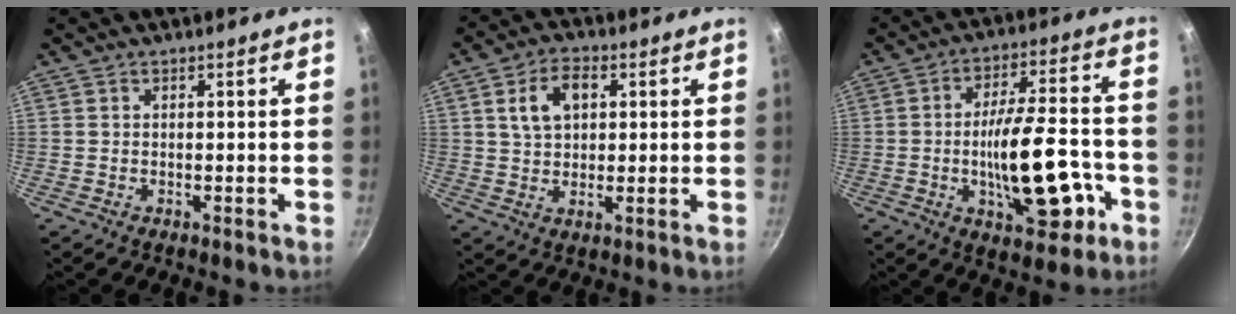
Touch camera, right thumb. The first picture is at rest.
{"total": 8.3, "force": [2.4, 5.1, 6.1], "torque": [-0.095, 0.004, 0.039]}
{"total": 17.4, "force": [-4.9, 7.0, 15.2], "torque": [-0.214, 0.035, -0.064]}